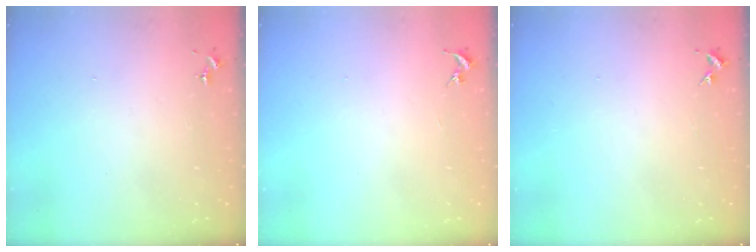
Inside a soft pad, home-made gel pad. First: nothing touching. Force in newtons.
{"total": 0.0}
{"total": 2.7, "press": 2.7, "slide": 0.3}